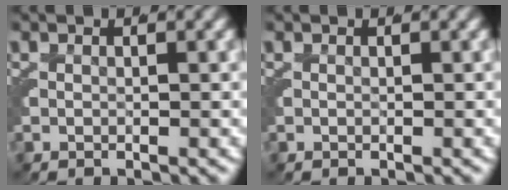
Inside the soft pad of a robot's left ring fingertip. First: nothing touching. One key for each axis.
{"total": 0.0}